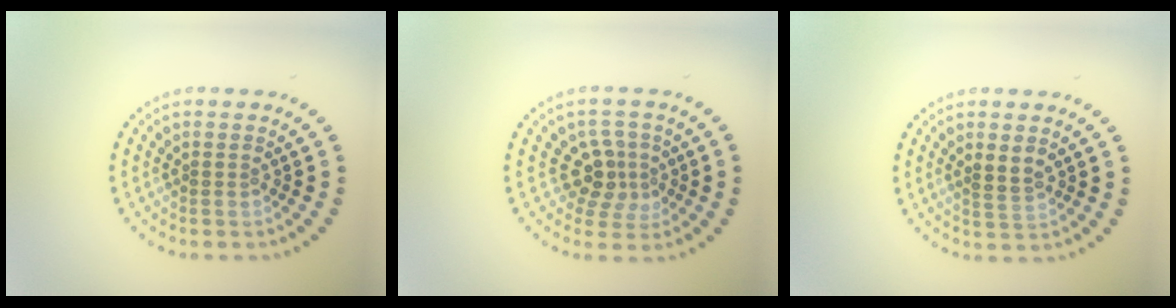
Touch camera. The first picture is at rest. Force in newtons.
{"total": 2.9, "press": 2.6, "slide": 1.4}
{"total": 1.8, "press": 1.7, "slide": 0.5}